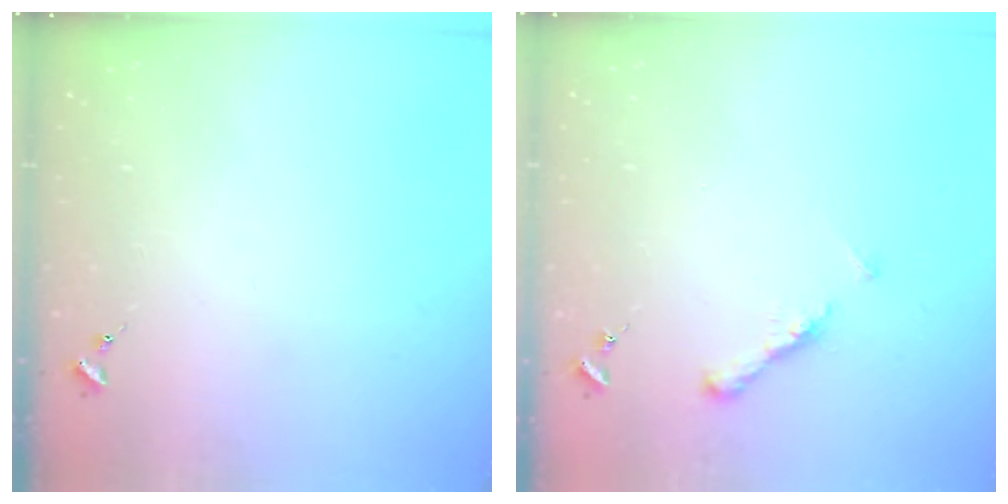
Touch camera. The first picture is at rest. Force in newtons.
{"total": 6.8, "press": 6.7, "slide": 0.6}